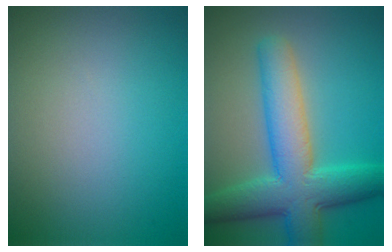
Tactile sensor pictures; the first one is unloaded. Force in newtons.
{"total": 8.4, "press": 8.4, "slide": 0.3}